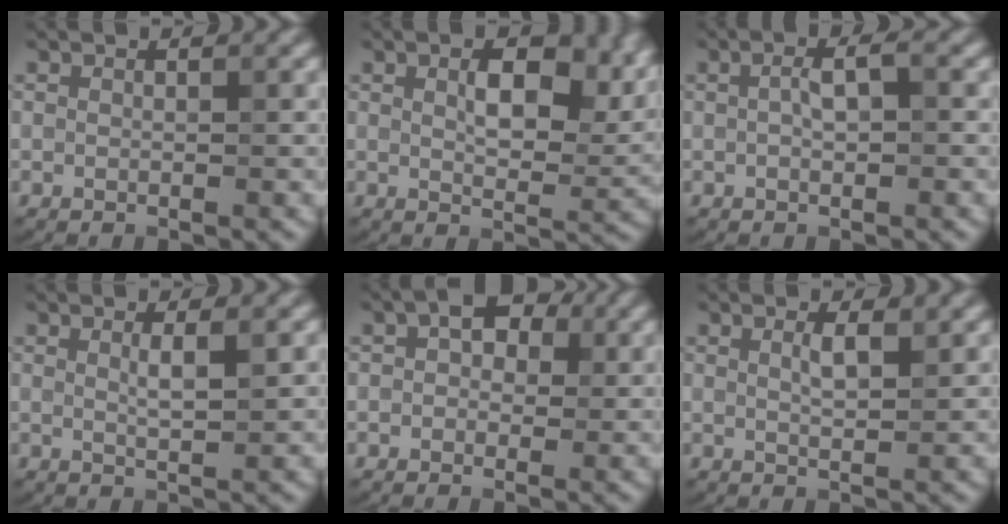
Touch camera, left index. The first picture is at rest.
{"total": 8.5, "force": [2.6, 4.3, 6.8], "torque": [-0.101, 0.000, 0.045]}
{"total": 2.0, "force": [0.1, 0.7, 1.8], "torque": [-0.036, 0.005, 0.001]}
{"total": 1.8, "force": [0.7, 0.4, 1.6], "torque": [-0.024, -0.002, 0.008]}
{"total": 3.5, "force": [1.0, 2.5, 2.3], "torque": [-0.013, 0.011, -0.004]}
{"total": 1.7, "force": [0.9, 0.4, 1.4], "torque": [-0.026, -0.001, 0.015]}